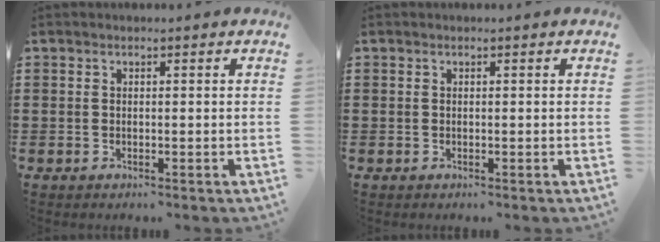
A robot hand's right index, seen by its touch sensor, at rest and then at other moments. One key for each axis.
{"total": 0.0}